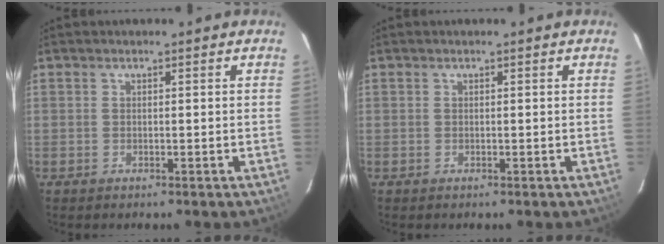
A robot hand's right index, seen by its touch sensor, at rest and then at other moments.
{"total": 0.0}